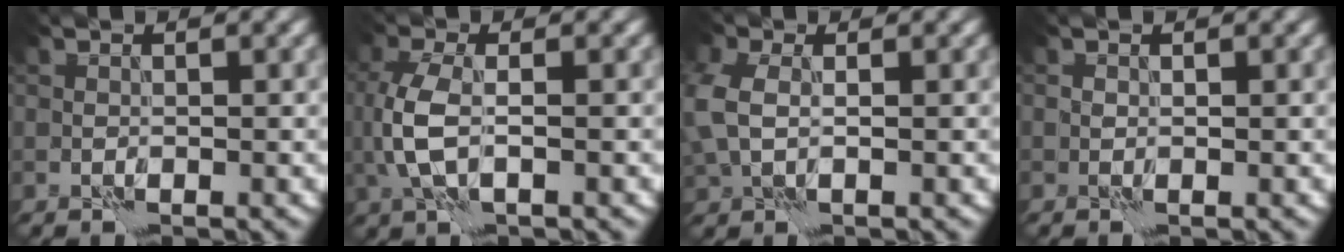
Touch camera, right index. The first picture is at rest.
{"total": 3.8, "force": [0.0, 1.6, 3.4], "torque": [-0.090, -0.002, 0.001]}
{"total": 4.4, "force": [0.3, 3.2, 3.0], "torque": [-0.088, -0.001, 0.004]}
{"total": 0.0}